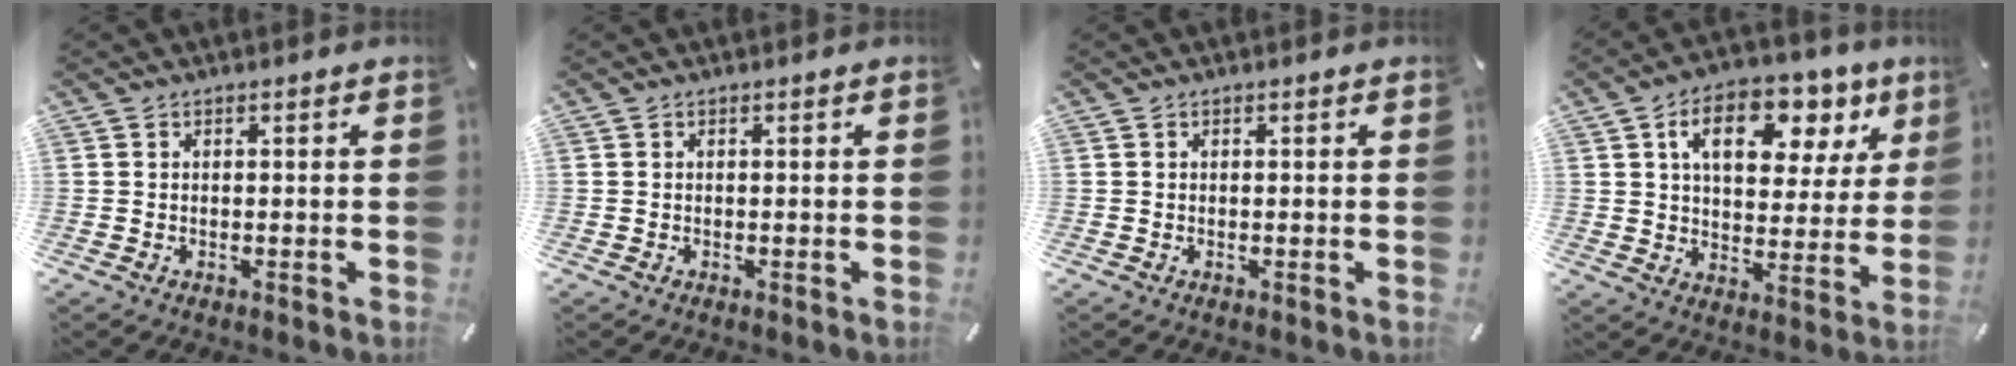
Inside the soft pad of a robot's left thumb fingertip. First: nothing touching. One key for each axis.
{"total": 0.0}
{"total": 0.0}
{"total": 14.5, "fx": 6.9, "fy": 8.8, "fz": 9.2, "tx": -0.128, "ty": -0.026, "tz": 0.113}